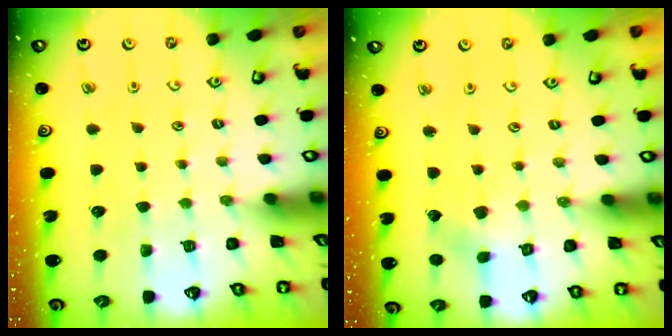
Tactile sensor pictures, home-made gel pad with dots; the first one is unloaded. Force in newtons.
{"total": 2.6, "press": 2.6, "slide": 0.5}